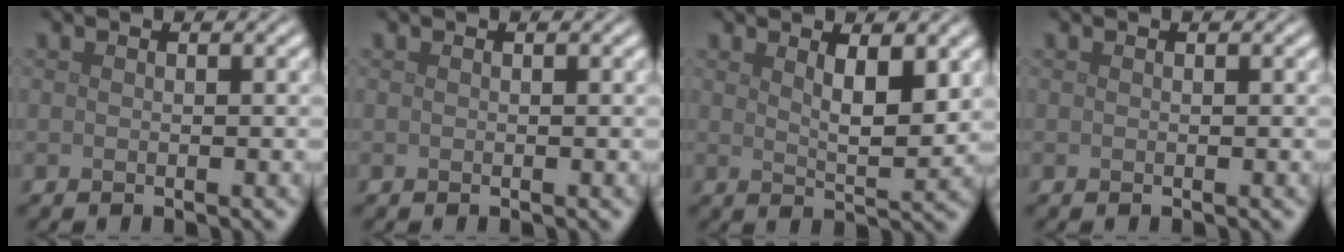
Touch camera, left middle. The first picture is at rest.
{"total": 0.0}
{"total": 3.5, "force": [1.7, 0.9, 3.0], "torque": [-0.051, -0.008, 0.031]}
{"total": 0.0}